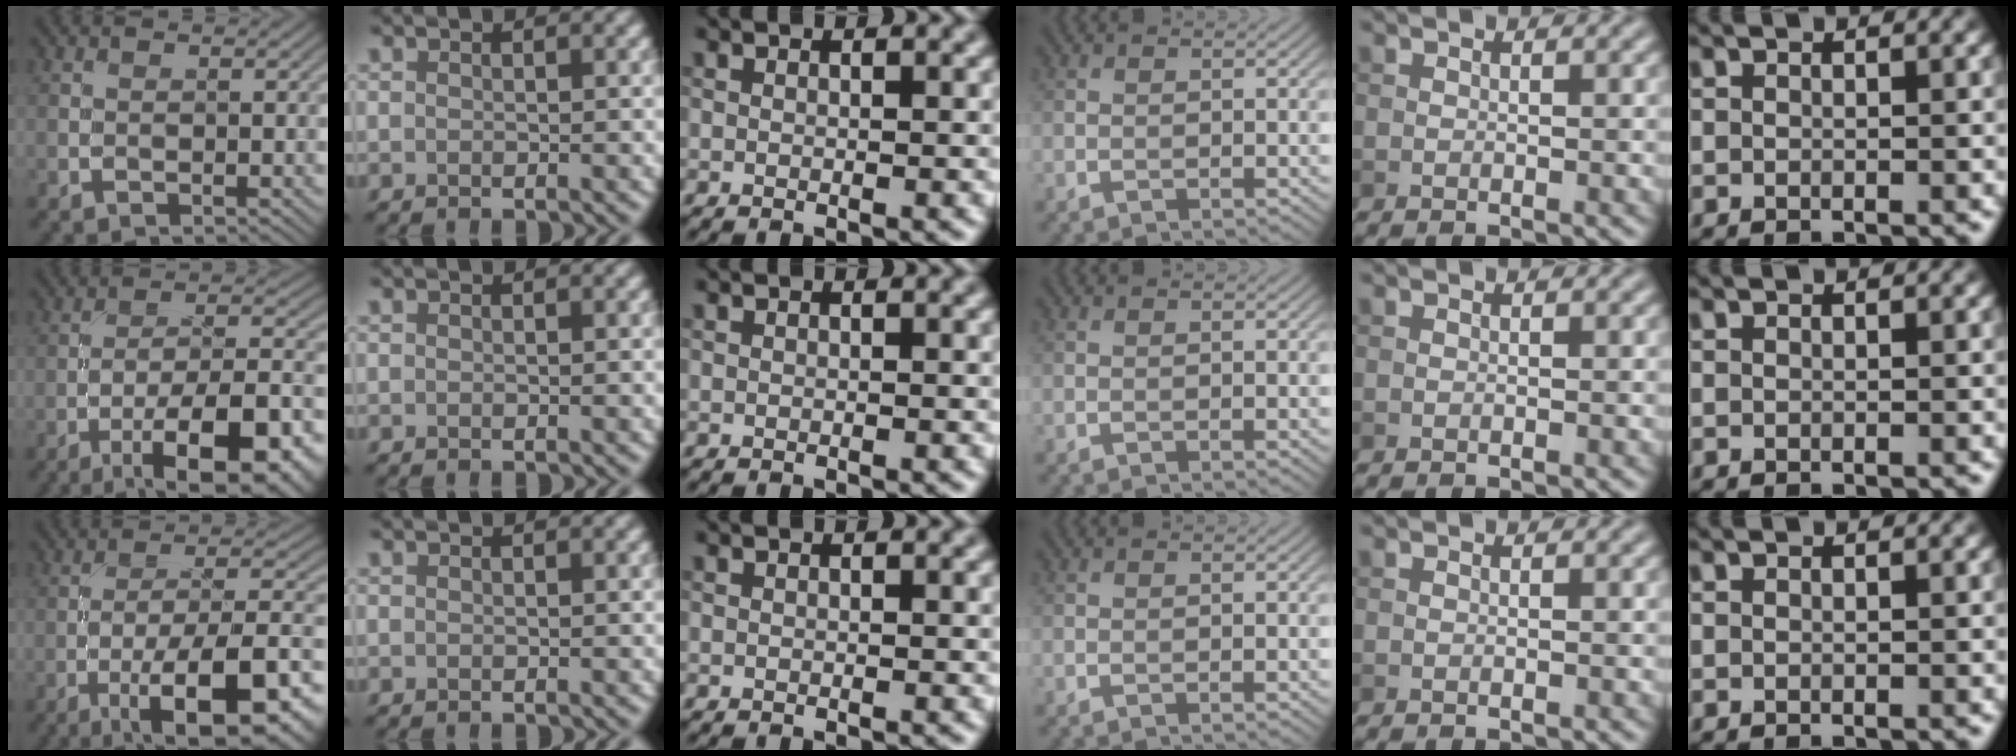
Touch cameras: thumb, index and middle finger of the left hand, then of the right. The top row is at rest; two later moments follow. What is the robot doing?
{"motion": "screw", "object": "medicine bottle"}